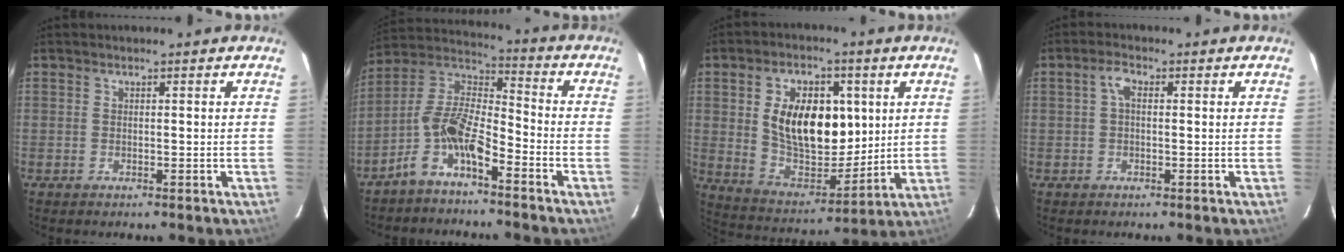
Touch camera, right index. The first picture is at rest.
{"total": 10.1, "force": [-5.9, 3.2, 7.5], "torque": [-0.164, 0.014, -0.119]}
{"total": 16.6, "force": [3.6, 10.0, 12.8], "torque": [-0.236, 0.005, 0.077]}
{"total": 2.3, "force": [0.3, 1.2, 2.0], "torque": [-0.042, 0.010, 0.005]}